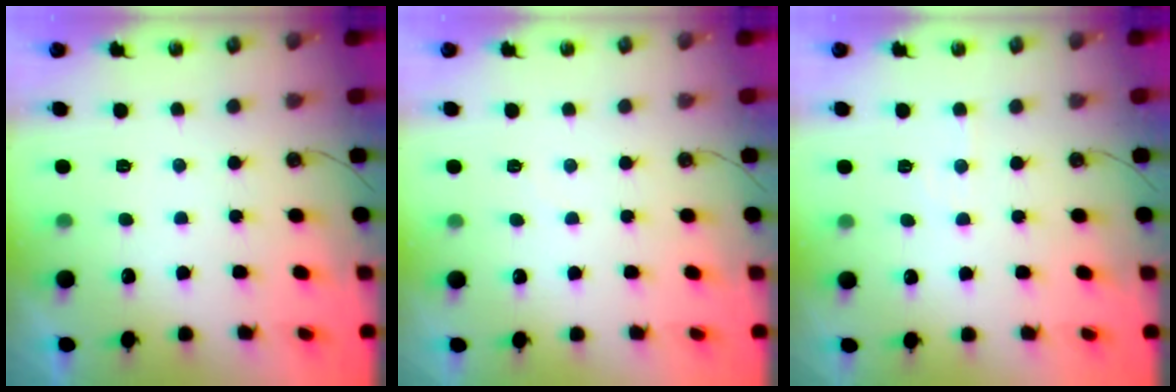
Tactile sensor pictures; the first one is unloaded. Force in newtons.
{"total": 3.3, "press": 3.2, "slide": 0.5}
{"total": 4.0, "press": 3.9, "slide": 0.6}